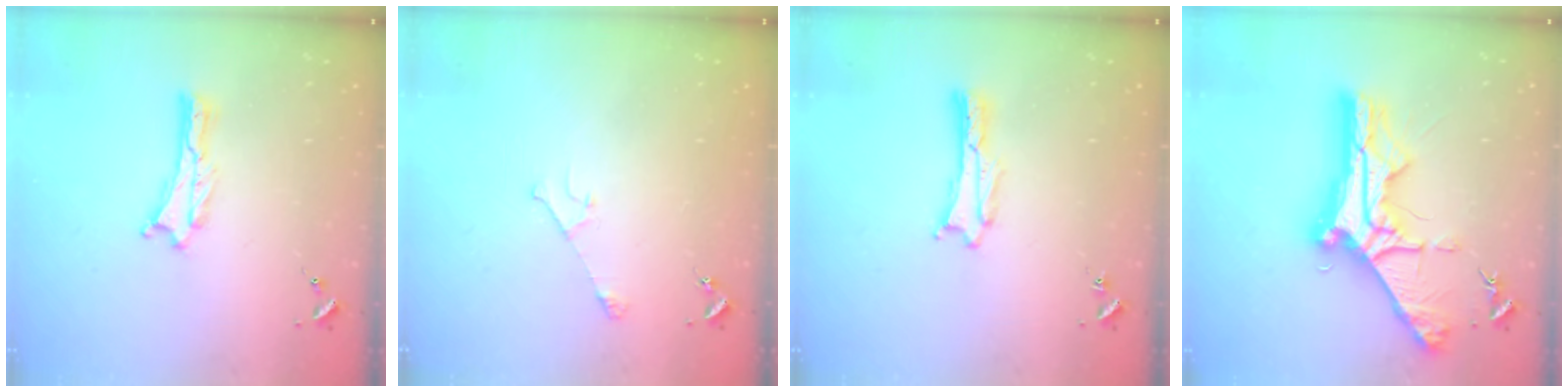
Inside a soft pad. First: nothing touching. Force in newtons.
{"total": 3.2, "press": 3.2, "slide": 0.3}
{"total": 1.1, "press": 1.1, "slide": 0.0}
{"total": 12.1, "press": 12.0, "slide": 1.1}